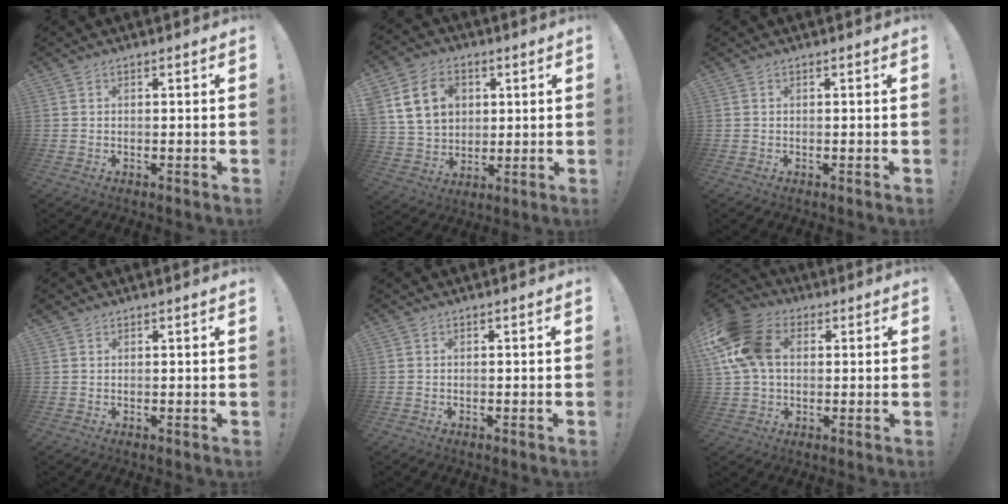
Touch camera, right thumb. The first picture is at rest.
{"total": 15.3, "force": [5.5, 12.0, 7.9], "torque": [-0.130, -0.011, 0.112]}
{"total": 0.0}
{"total": 0.6, "force": [0.6, 0.0, 0.1], "torque": [0.014, -0.007, 0.009]}
{"total": 0.0}
{"total": 17.1, "force": [4.1, 12.3, 11.1], "torque": [-0.216, 0.002, 0.079]}